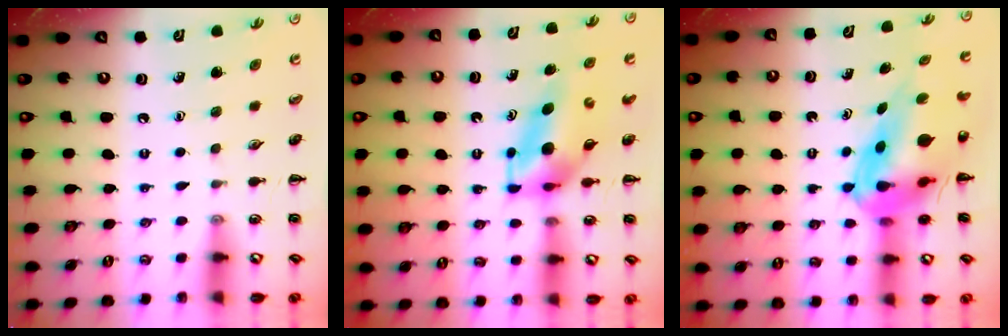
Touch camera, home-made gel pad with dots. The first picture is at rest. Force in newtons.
{"total": 5.5, "press": 5.4, "slide": 1.1}
{"total": 10.8, "press": 10.2, "slide": 3.4}